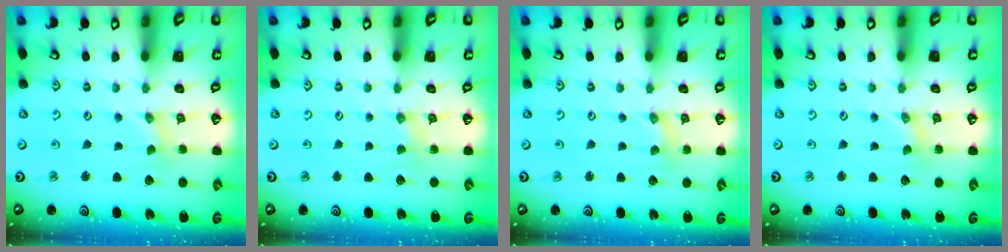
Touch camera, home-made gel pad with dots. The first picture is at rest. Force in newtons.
{"total": 2.2, "press": 2.1, "slide": 0.4}
{"total": 0.5, "press": 0.5, "slide": 0.1}
{"total": 0.0}